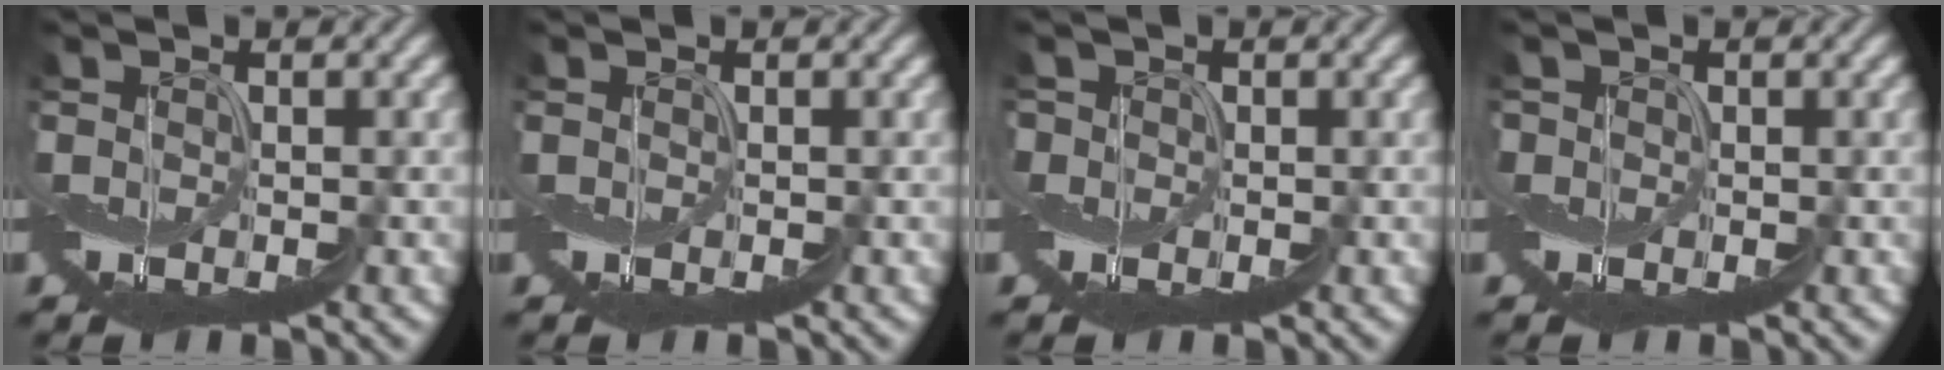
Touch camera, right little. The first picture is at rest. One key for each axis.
{"total": 0.0}
{"total": 1.1, "fx": 0.4, "fy": 1.0, "fz": 0.1, "tx": 0.005, "ty": 0.010, "tz": -0.008}
{"total": 0.6, "fx": 0.3, "fy": 0.4, "fz": -0.3, "tx": 0.008, "ty": 0.001, "tz": -0.008}